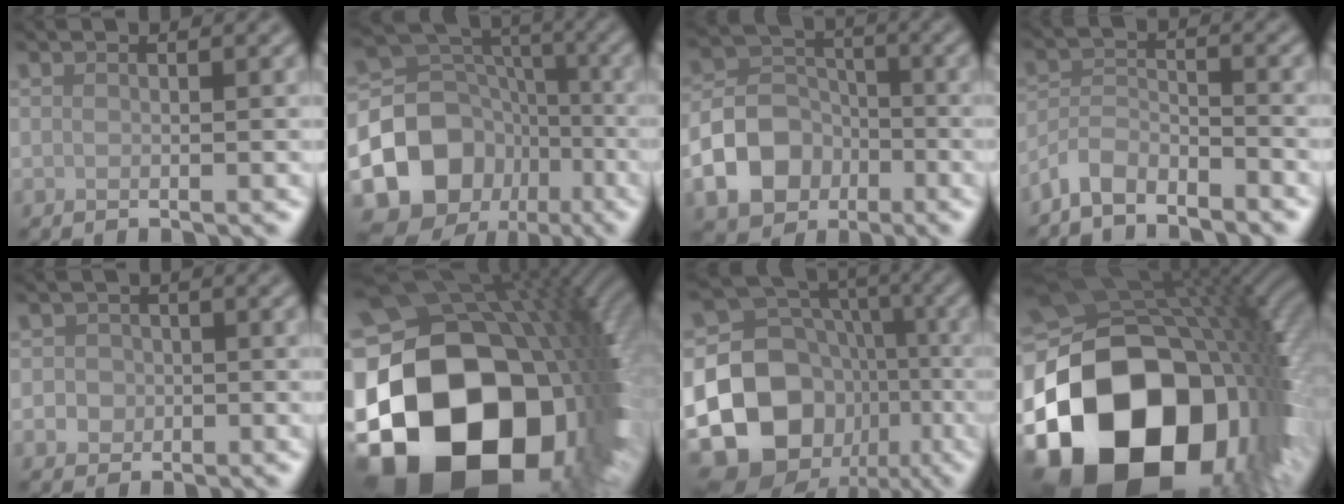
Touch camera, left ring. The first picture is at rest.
{"total": 11.4, "force": [-4.9, 9.3, 4.4], "torque": [-0.087, 0.006, -0.093]}
{"total": 7.0, "force": [-2.8, 5.4, 3.4], "torque": [-0.056, 0.000, -0.060]}
{"total": 3.5, "force": [-3.3, 0.9, 0.9], "torque": [-0.020, 0.001, -0.076]}
{"total": 2.6, "force": [-0.5, 2.5, 0.7], "torque": [0.009, 0.007, -0.024]}
{"total": 23.3, "force": [-6.2, 17.3, 14.3], "torque": [-0.291, -0.088, -0.068]}
{"total": 21.9, "force": [-7.4, 18.6, 9.0], "torque": [-0.188, -0.035, -0.139]}
{"total": 23.1, "force": [-8.7, 16.1, 14.1], "torque": [-0.258, -0.049, -0.124]}